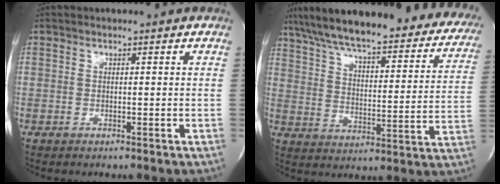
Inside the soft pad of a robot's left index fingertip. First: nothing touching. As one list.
[{"total": 33.2, "force": [27.6, 7.8, 16.6], "torque": [-0.262, -0.023, 0.350]}]